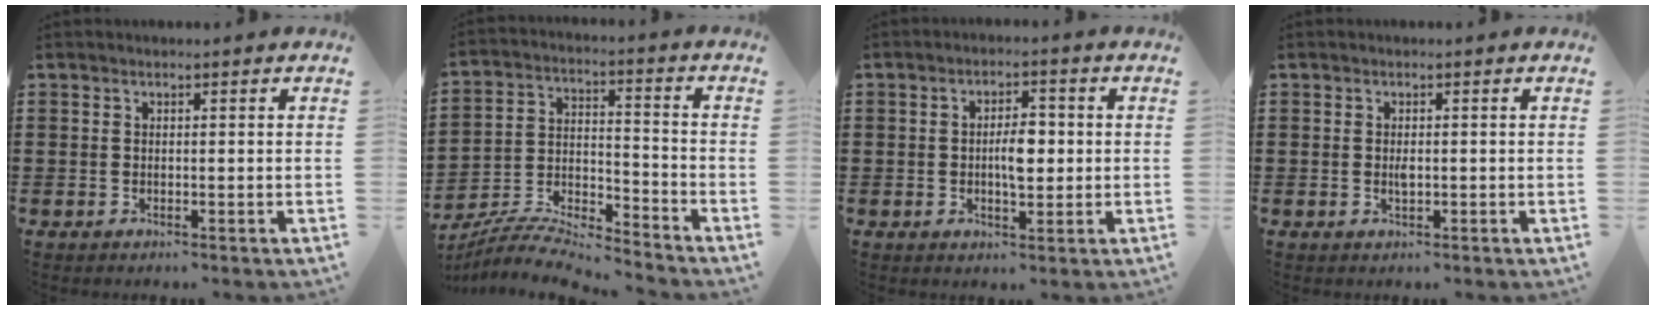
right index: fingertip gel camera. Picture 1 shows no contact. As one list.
[{"total": 7.6, "force": [-7.3, 0.5, 2.1], "torque": [-0.048, -0.005, -0.149]}, {"total": 4.9, "force": [0.0, 2.1, 4.4], "torque": [-0.074, 0.004, -0.003]}, {"total": 1.5, "force": [-0.1, 0.5, 1.4], "torque": [-0.027, 0.001, -0.003]}]